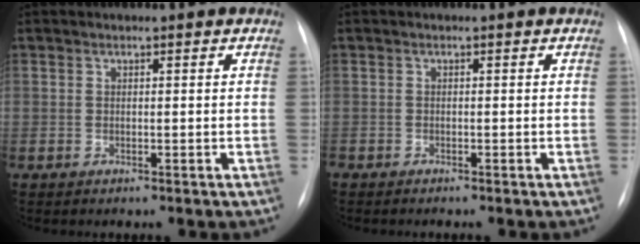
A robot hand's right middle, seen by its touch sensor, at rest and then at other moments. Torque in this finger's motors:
{"motor_torque": [0.15, -0.20, 0.00, 0.00]}